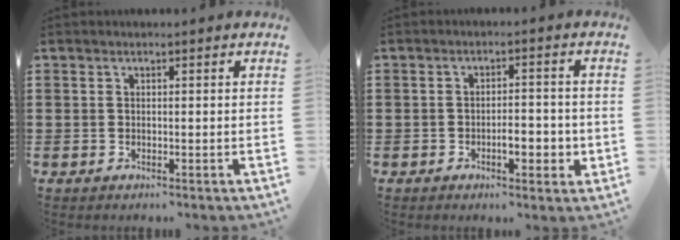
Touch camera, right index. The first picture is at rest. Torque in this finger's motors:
{"motor_torque": [0.51, 0.07, 0.18, 0.04]}